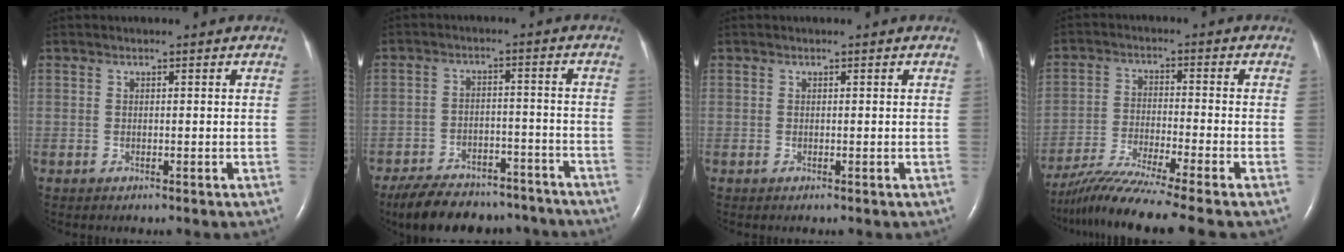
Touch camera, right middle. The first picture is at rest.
{"total": 16.6, "force": [-14.2, 6.1, 5.9], "torque": [-0.117, 0.002, -0.198]}
{"total": 0.0}
{"total": 12.3, "force": [-10.5, -2.0, 6.1], "torque": [-0.106, -0.032, -0.177]}